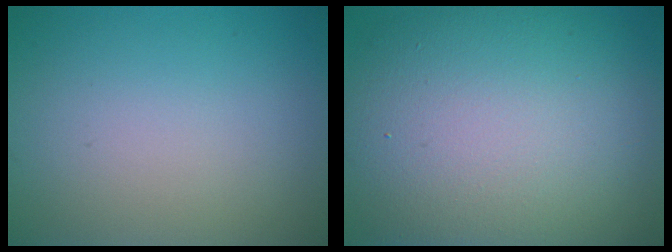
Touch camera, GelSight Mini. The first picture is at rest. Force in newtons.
{"total": 15.2, "press": 15.2, "slide": 1.1}